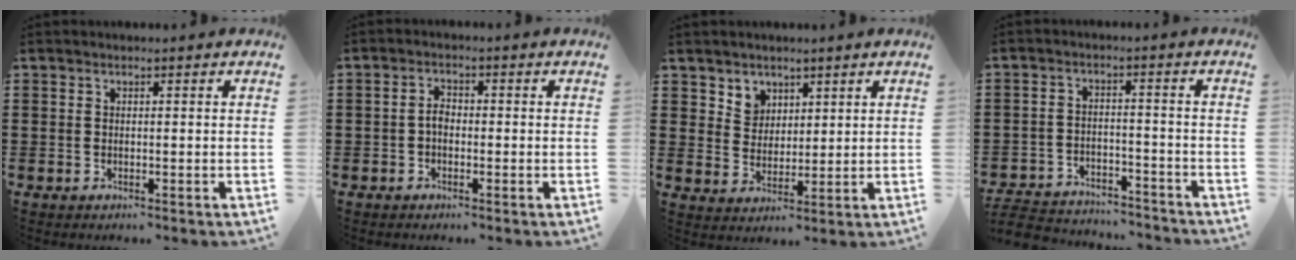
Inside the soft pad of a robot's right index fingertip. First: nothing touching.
{"total": 2.3, "force": [-0.6, 1.3, 1.8], "torque": [-0.042, 0.000, -0.015]}
{"total": 4.3, "force": [2.8, 3.2, 0.1], "torque": [-0.022, 0.006, 0.053]}
{"total": 5.4, "force": [-5.3, 0.8, 0.9], "torque": [-0.028, 0.002, -0.109]}